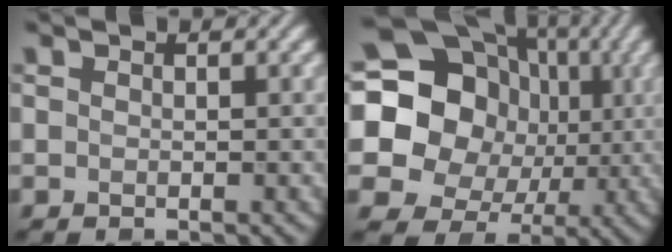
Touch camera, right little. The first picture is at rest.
{"total": 19.3, "force": [2.0, 17.3, 8.2], "torque": [-0.165, 0.030, -0.014]}